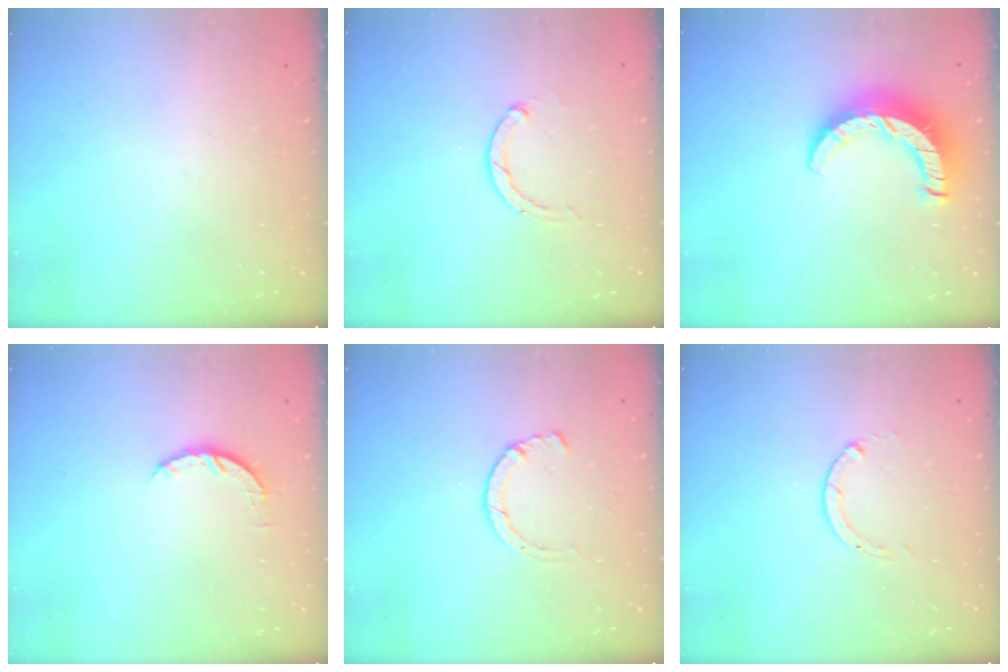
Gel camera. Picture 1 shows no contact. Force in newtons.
{"total": 2.8, "press": 2.8, "slide": 0.5}
{"total": 10.4, "press": 10.4, "slide": 1.1}
{"total": 5.0, "press": 4.9, "slide": 0.7}
{"total": 1.2, "press": 1.2, "slide": 0.3}
{"total": 0.0}